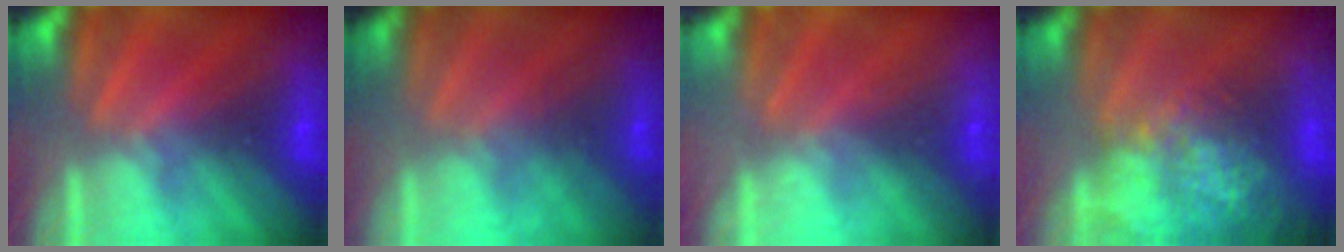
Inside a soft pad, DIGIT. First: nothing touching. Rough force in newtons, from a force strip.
{"total": 1.6}
{"total": 2.4}
{"total": 7.3}